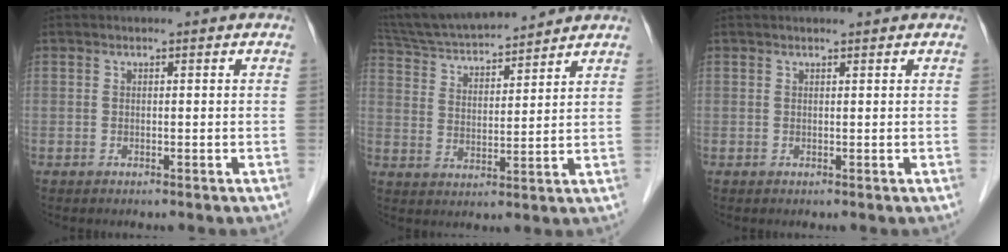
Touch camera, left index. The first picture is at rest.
{"total": 15.9, "force": [14.6, 2.2, 5.9], "torque": [-0.108, 0.028, 0.251]}
{"total": 1.1, "force": [1.1, 0.0, 0.3], "torque": [-0.006, 0.009, 0.020]}